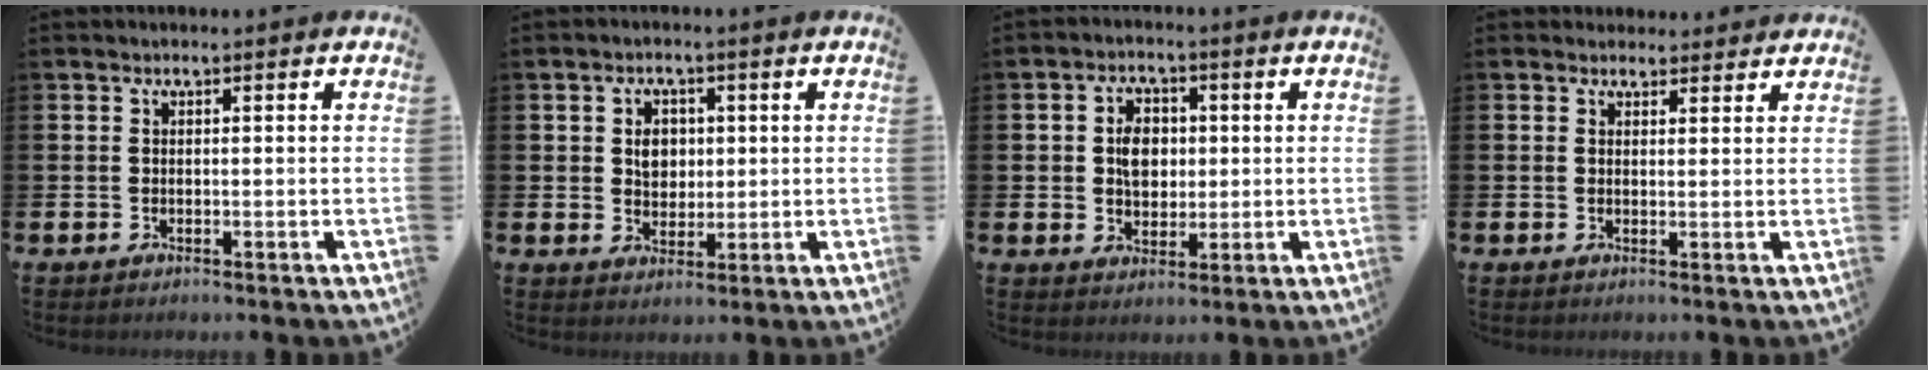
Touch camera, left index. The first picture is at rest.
{"total": 3.6, "force": [0.9, 2.8, 2.0], "torque": [-0.022, 0.003, 0.009]}
{"total": 4.8, "force": [0.8, 3.6, 3.1], "torque": [-0.053, 0.009, 0.006]}
{"total": 2.4, "force": [2.3, 0.8, -0.2], "torque": [0.007, -0.009, 0.041]}